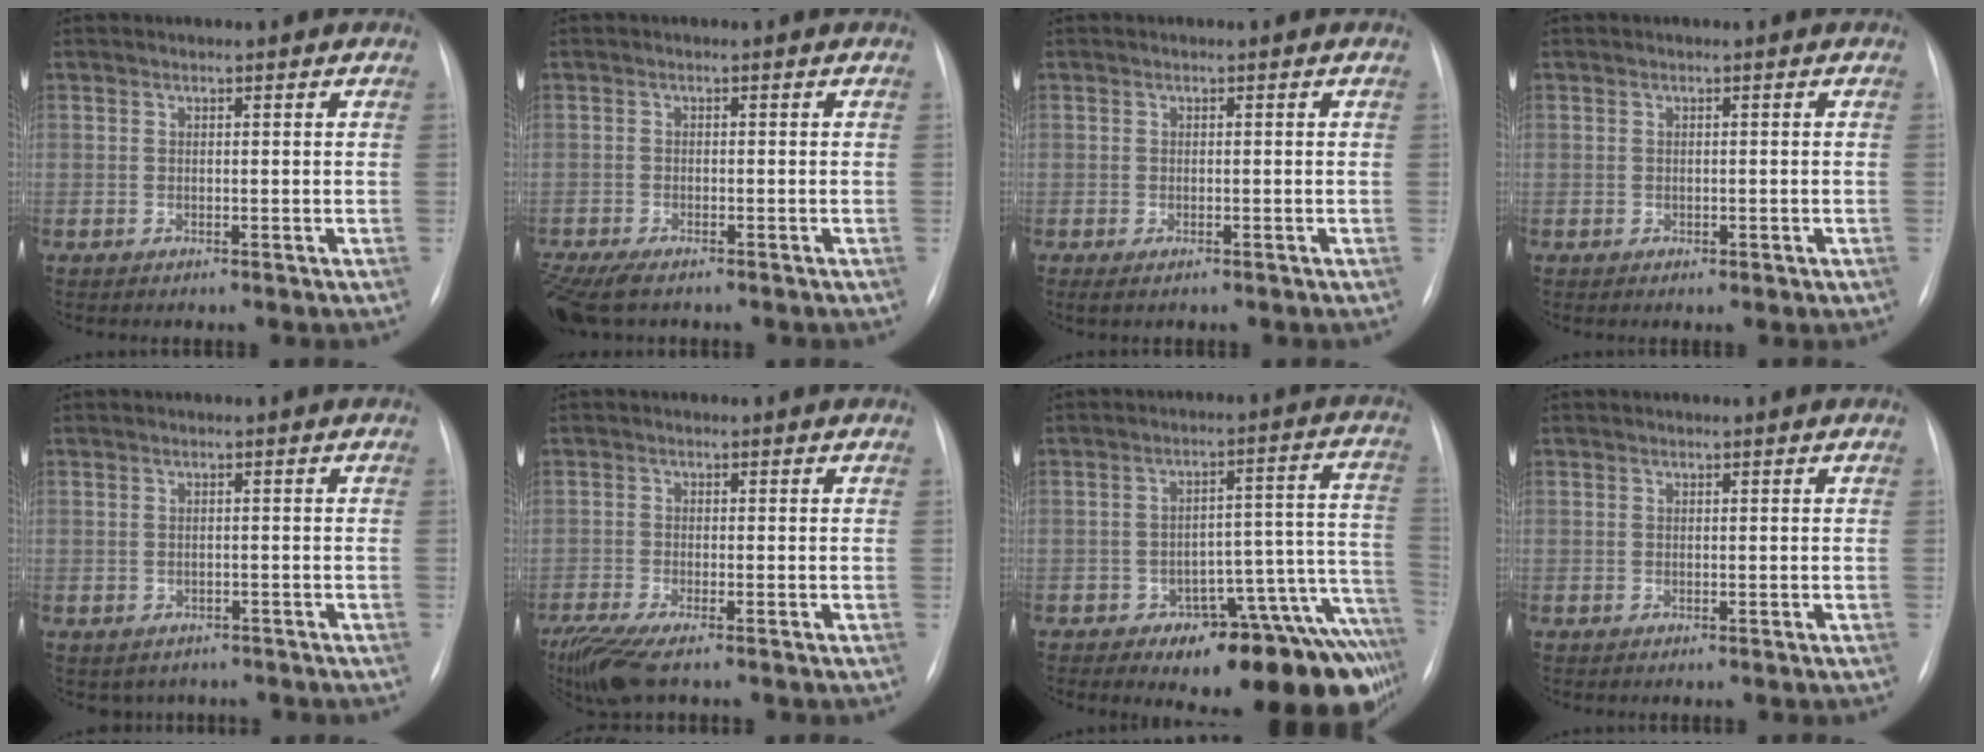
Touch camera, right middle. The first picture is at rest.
{"total": 7.1, "force": [-5.4, 2.4, 4.1], "torque": [-0.077, -0.015, -0.091]}
{"total": 1.5, "force": [-0.9, 0.5, 1.1], "torque": [-0.016, -0.003, -0.008]}
{"total": 0.9, "force": [-0.4, 0.5, 0.7], "torque": [-0.008, -0.001, -0.003]}
{"total": 3.7, "force": [-2.9, 2.3, 0.4], "torque": [-0.004, 0.012, -0.034]}
{"total": 6.4, "force": [-4.7, 0.8, 4.2], "torque": [-0.084, -0.020, -0.086]}
{"total": 18.0, "force": [-12.1, 5.5, 12.1], "torque": [-0.037, 0.066, -0.149]}
{"total": 0.0}